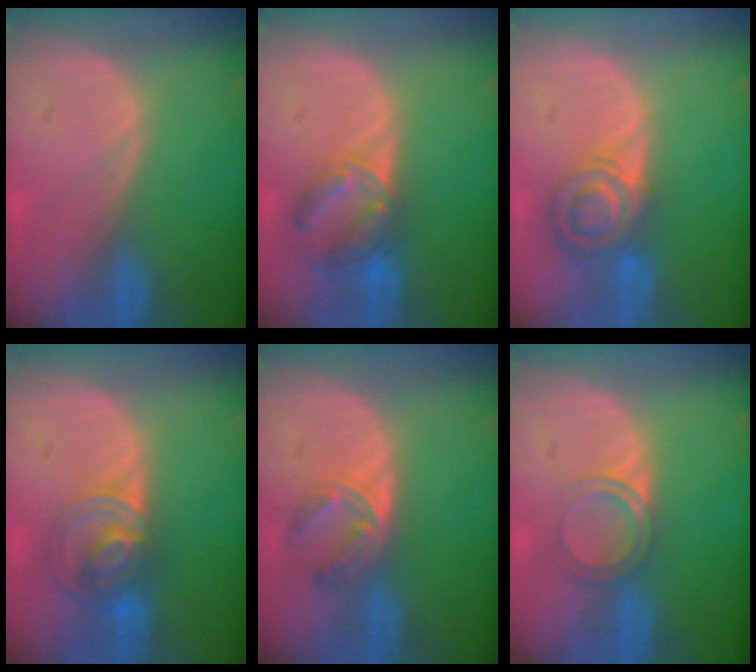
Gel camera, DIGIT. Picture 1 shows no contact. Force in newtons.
{"total": 7.1, "press": 6.2, "slide": 3.6}
{"total": 7.3, "press": 6.3, "slide": 3.7}
{"total": 7.3, "press": 6.3, "slide": 3.7}
{"total": 5.7, "press": 4.7, "slide": 3.3}
{"total": 3.4, "press": 3.3, "slide": 0.3}